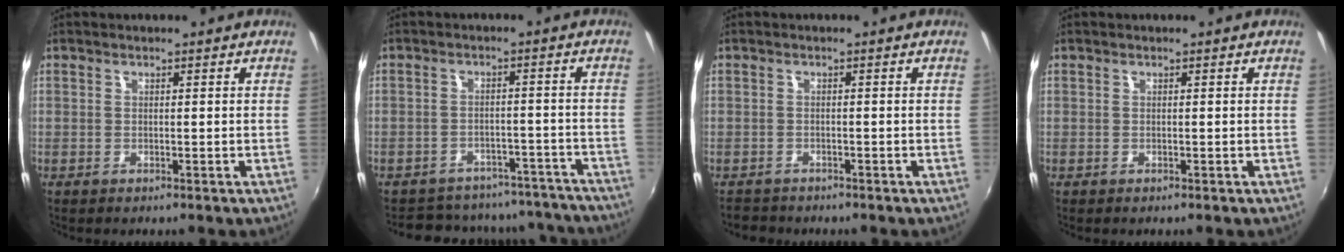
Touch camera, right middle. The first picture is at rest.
{"total": 19.3, "force": [-17.2, 7.3, 4.9], "torque": [-0.104, 0.037, -0.203]}
{"total": 2.7, "force": [-2.4, 1.2, 0.1], "torque": [-0.014, -0.004, -0.044]}
{"total": 0.0}